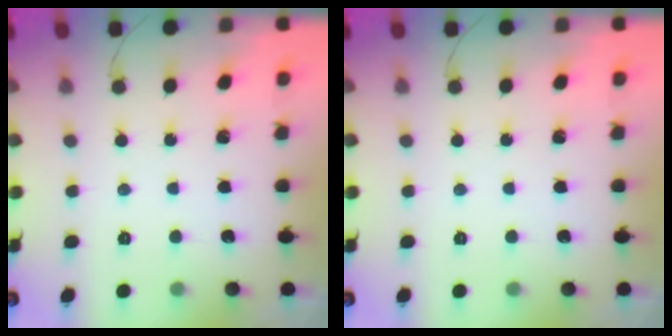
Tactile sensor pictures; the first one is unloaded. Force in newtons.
{"total": 0.0}